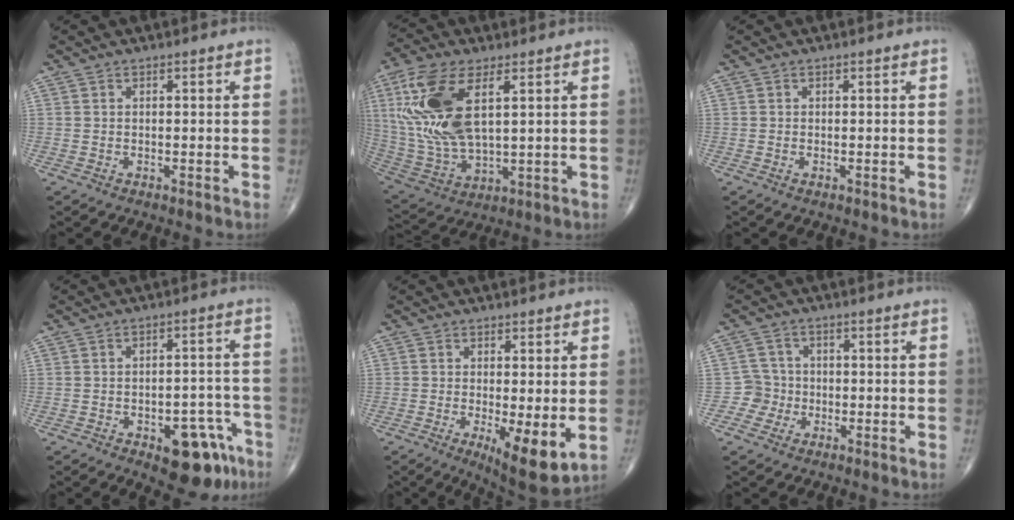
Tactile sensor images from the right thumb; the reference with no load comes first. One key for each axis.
{"total": 18.9, "fx": 5.1, "fy": 8.6, "fz": 16.1, "tx": -0.355, "ty": -0.016, "tz": 0.103}
{"total": 0.0}
{"total": 11.9, "fx": -6.5, "fy": 5.6, "fz": 8.3, "tx": -0.071, "ty": 0.045, "tz": -0.078}
{"total": 9.0, "fx": -1.8, "fy": 2.7, "fz": 8.4, "tx": -0.127, "ty": -0.027, "tz": -0.023}
{"total": 3.4, "fx": -1.1, "fy": 3.2, "fz": -0.2, "tx": 0.026, "ty": 0.012, "tz": -0.029}